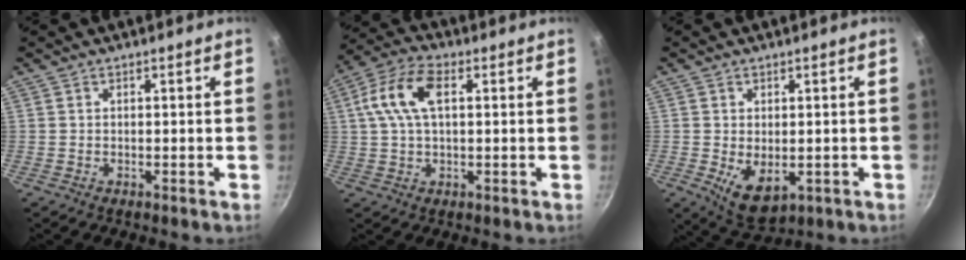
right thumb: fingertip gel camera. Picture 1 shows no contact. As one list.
[{"total": 10.3, "force": [2.5, 5.4, 8.5], "torque": [-0.178, 0.024, 0.042]}, {"total": 7.1, "force": [-1.5, 4.2, 5.6], "torque": [-0.086, -0.013, -0.009]}]